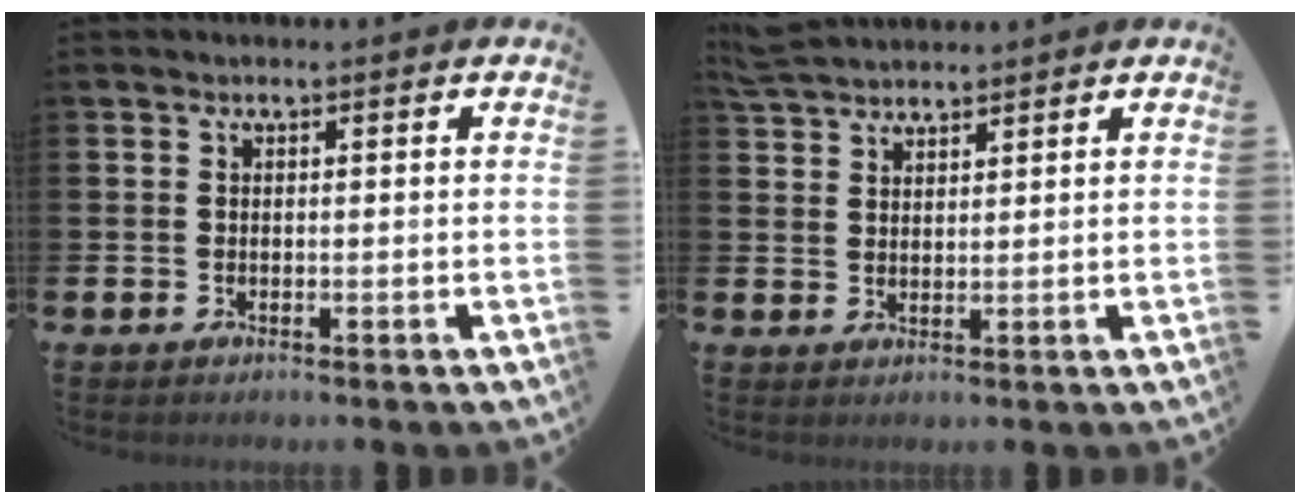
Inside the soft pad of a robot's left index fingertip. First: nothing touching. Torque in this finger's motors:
{"motor_torque": [0.13, -0.38, 0.79, 0.21]}